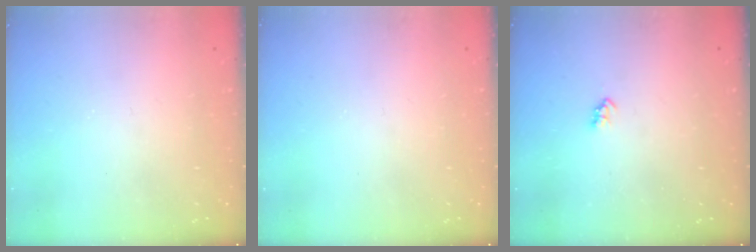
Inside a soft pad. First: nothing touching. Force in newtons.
{"total": 0.0}
{"total": 2.4, "press": 2.4, "slide": 0.4}